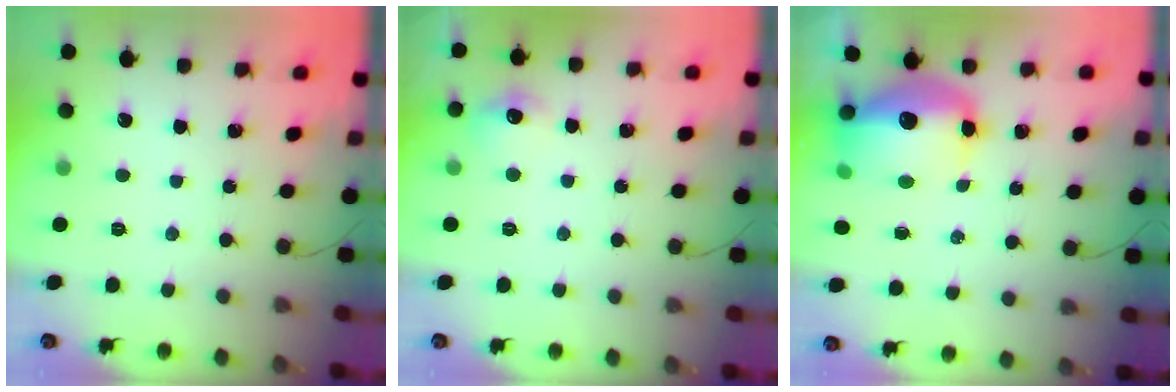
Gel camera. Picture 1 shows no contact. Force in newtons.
{"total": 6.8, "press": 6.7, "slide": 1.0}
{"total": 15.1, "press": 14.7, "slide": 3.6}